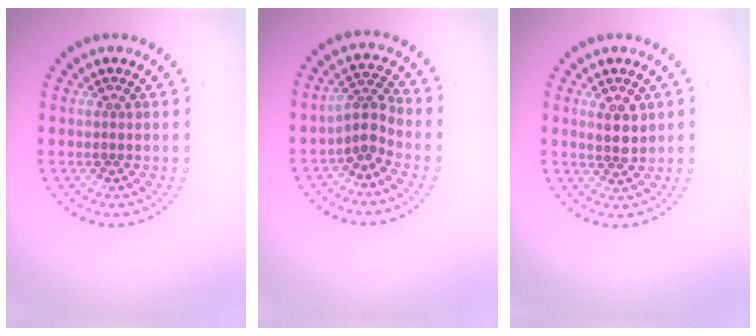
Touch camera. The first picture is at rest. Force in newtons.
{"total": 2.5, "press": 1.8, "slide": 1.7}
{"total": 2.1, "press": 2.0, "slide": 0.7}